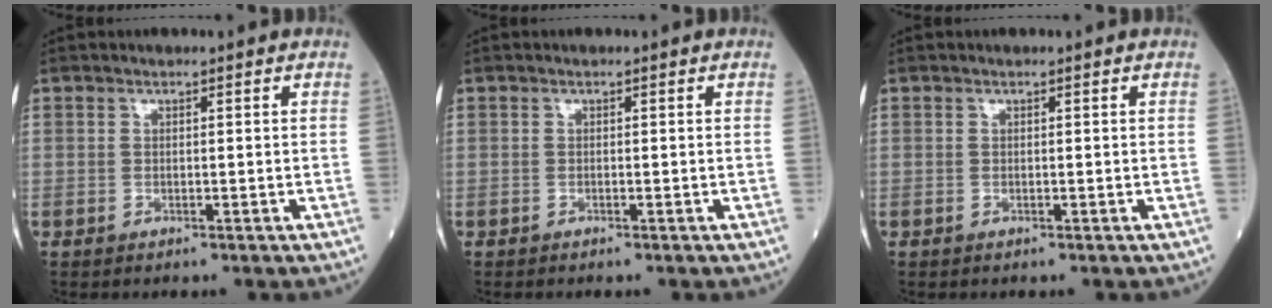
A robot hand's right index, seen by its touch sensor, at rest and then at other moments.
{"total": 0.0}
{"total": 0.0}